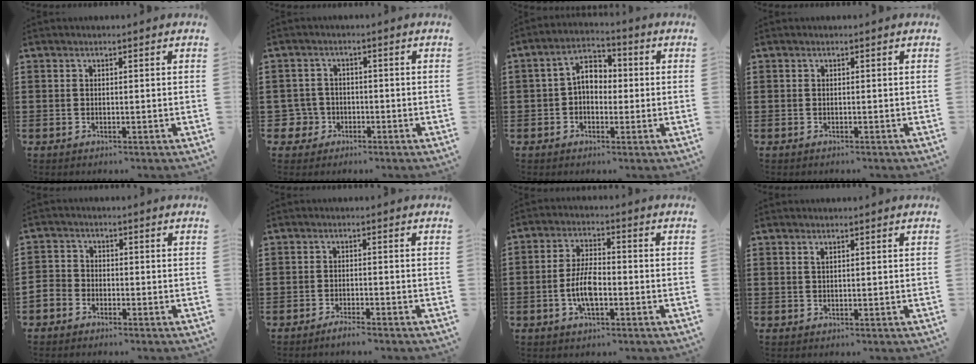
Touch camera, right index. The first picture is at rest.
{"total": 4.0, "force": [-1.7, 3.6, 0.9], "torque": [-0.048, -0.001, -0.040]}
{"total": 4.5, "force": [-0.4, 3.1, 3.2], "torque": [-0.076, 0.004, -0.018]}
{"total": 0.0}
{"total": 2.7, "force": [-2.2, 1.5, 0.1], "torque": [-0.018, 0.002, -0.051]}
{"total": 1.9, "force": [-1.7, -0.1, 0.7], "torque": [-0.012, 0.000, -0.031]}
{"total": 6.3, "force": [-1.6, 2.5, 5.5], "torque": [-0.129, -0.004, -0.038]}
{"total": 0.7, "force": [0.4, 0.2, 0.5], "torque": [-0.011, 0.002, 0.008]}